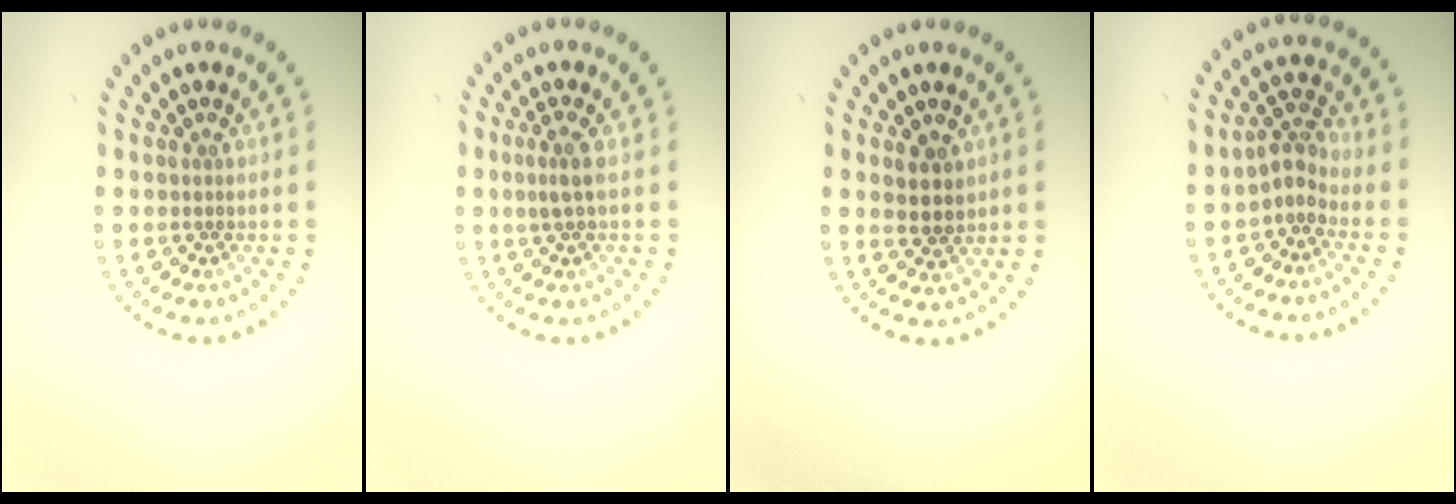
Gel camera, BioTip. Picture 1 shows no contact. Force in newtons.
{"total": 1.6, "press": 1.3, "slide": 0.9}
{"total": 2.4, "press": 2.2, "slide": 0.9}
{"total": 2.3, "press": 1.6, "slide": 1.6}